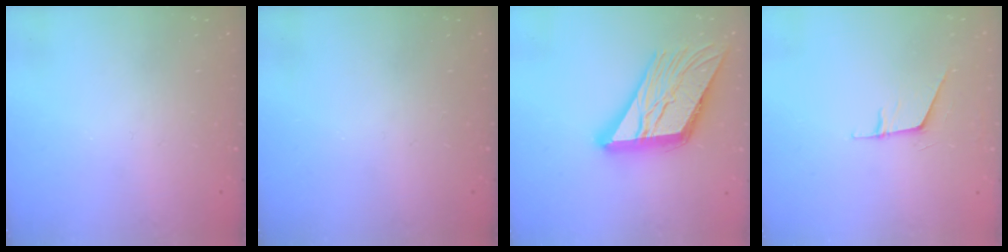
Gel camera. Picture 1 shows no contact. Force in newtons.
{"total": 0.0}
{"total": 21.6, "press": 21.4, "slide": 2.5}
{"total": 5.8, "press": 5.8, "slide": 0.6}